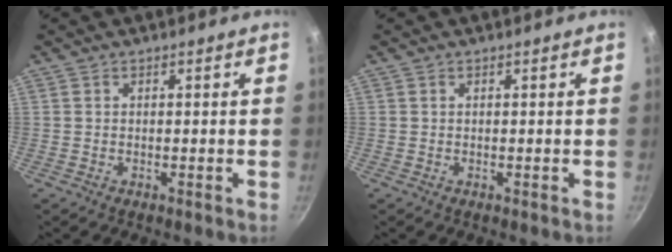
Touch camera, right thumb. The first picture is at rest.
{"total": 0.0}